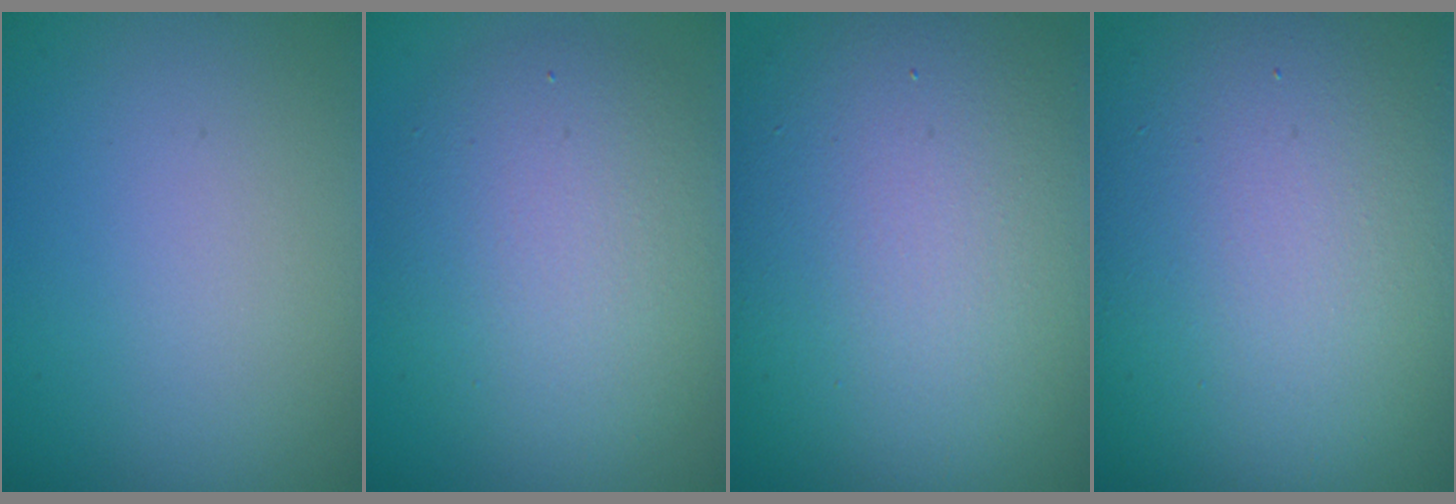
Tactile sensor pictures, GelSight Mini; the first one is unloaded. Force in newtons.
{"total": 6.1, "press": 6.1, "slide": 0.2}
{"total": 13.7, "press": 13.7, "slide": 0.7}
{"total": 16.1, "press": 16.1, "slide": 0.8}